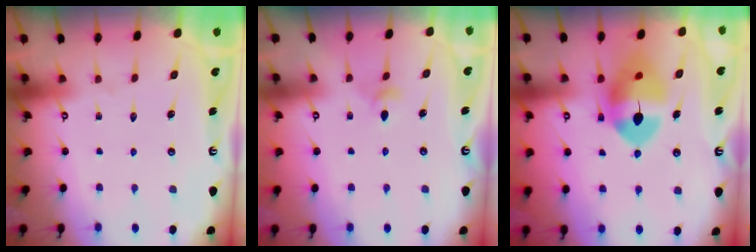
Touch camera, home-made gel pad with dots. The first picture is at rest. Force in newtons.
{"total": 3.2, "press": 3.1, "slide": 0.8}
{"total": 12.5, "press": 12.3, "slide": 2.1}